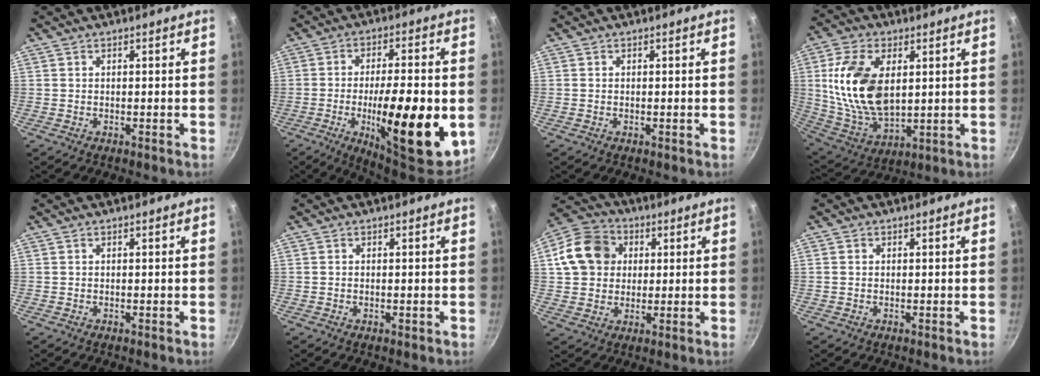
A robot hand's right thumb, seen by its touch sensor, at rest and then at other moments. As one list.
[{"total": 21.1, "force": [-4.6, 6.4, 19.6], "torque": [-0.279, 0.010, -0.063]}, {"total": 0.0}, {"total": 17.8, "force": [3.3, 10.5, 14.0], "torque": [-0.256, -0.019, 0.076]}, {"total": 0.0}, {"total": 0.6, "force": [-0.1, 0.3, 0.5], "torque": [-0.007, 0.000, -0.002]}, {"total": 12.8, "force": [2.7, 10.7, 6.4], "torque": [-0.096, 0.015, 0.035]}, {"total": 0.8, "force": [0.1, 0.7, 0.3], "torque": [-0.006, 0.003, 0.000]}]